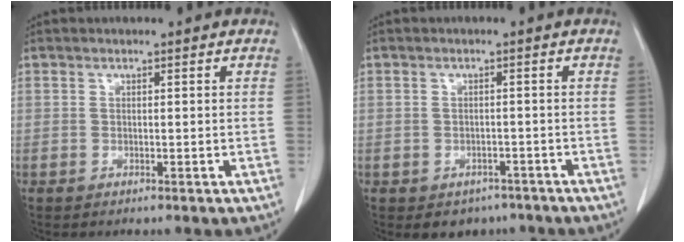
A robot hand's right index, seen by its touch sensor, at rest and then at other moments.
{"total": 4.0, "force": [-2.8, 2.8, 0.7], "torque": [0.002, 0.008, -0.033]}